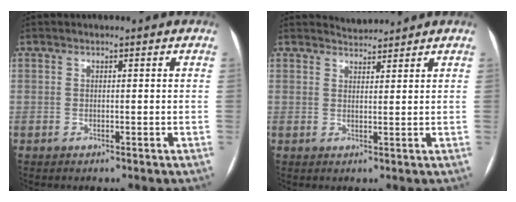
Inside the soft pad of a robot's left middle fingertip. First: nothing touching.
{"total": 2.3, "force": [2.3, -0.1, -0.5], "torque": [-0.003, 0.004, 0.043]}